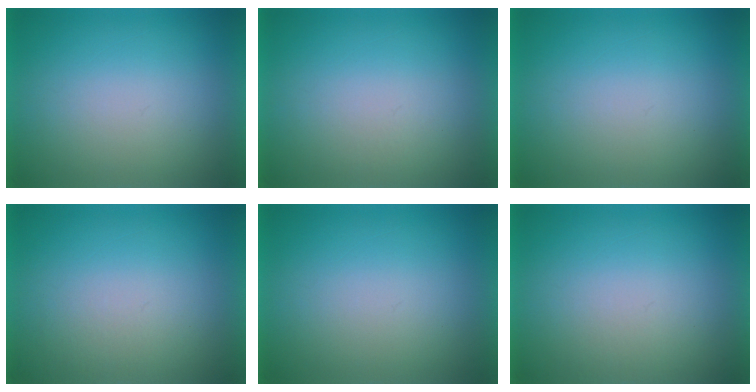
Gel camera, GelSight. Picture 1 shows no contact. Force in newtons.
{"total": 1.2}
{"total": 0.0}
{"total": 1.2}
{"total": 0.0}
{"total": 1.0}